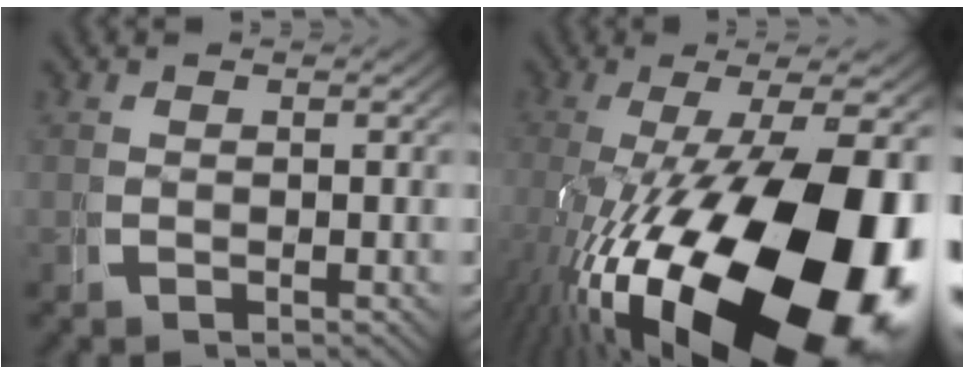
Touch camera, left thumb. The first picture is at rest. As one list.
[{"total": 26.4, "force": [-5.9, 14.5, 21.3], "torque": [-0.384, -0.078, -0.040]}]